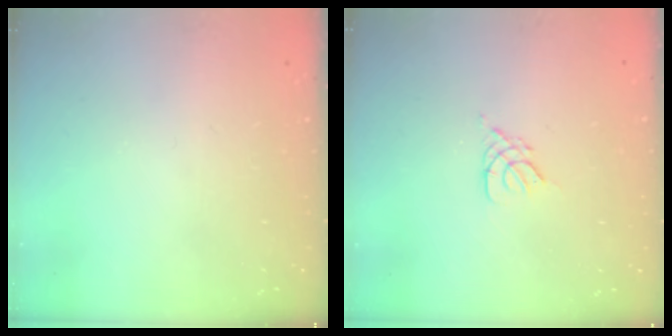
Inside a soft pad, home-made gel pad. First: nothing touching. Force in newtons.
{"total": 2.7, "press": 2.7, "slide": 0.5}